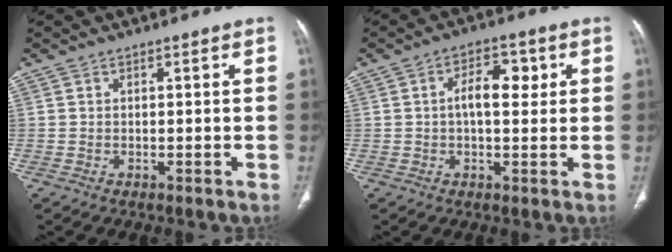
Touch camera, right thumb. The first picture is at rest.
{"total": 6.4, "force": [1.0, 3.3, 5.3], "torque": [-0.069, 0.011, 0.011]}